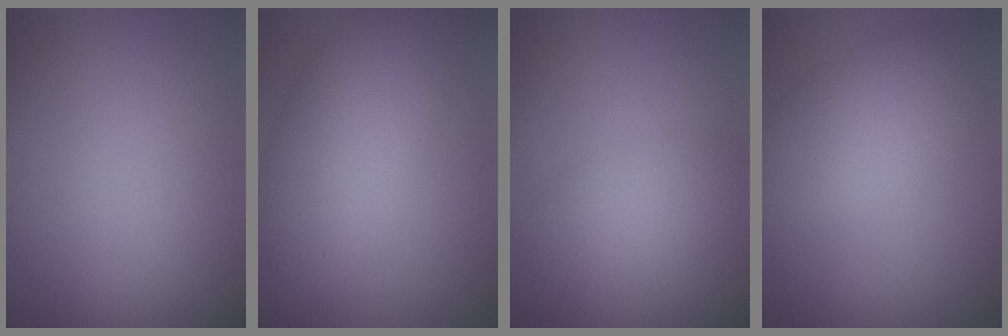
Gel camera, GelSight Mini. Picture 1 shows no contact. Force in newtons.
{"total": 8.1, "press": 8.1, "slide": 0.3}
{"total": 1.9, "press": 1.9, "slide": 0.1}
{"total": 4.9, "press": 4.9, "slide": 0.2}